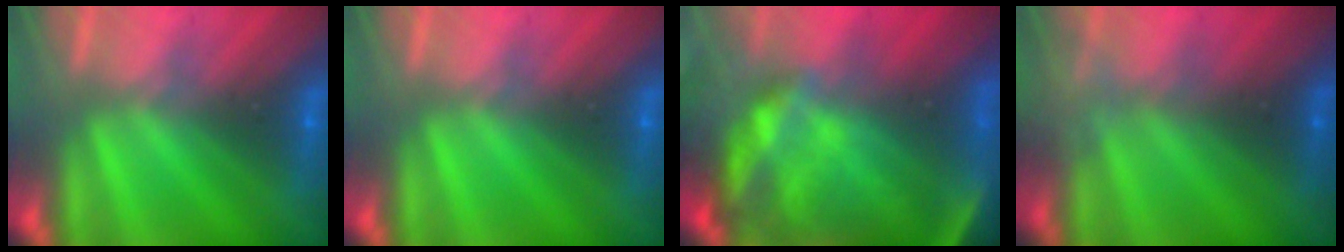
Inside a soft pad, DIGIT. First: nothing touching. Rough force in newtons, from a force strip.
{"total": 0.0}
{"total": 10.1}
{"total": 2.3}